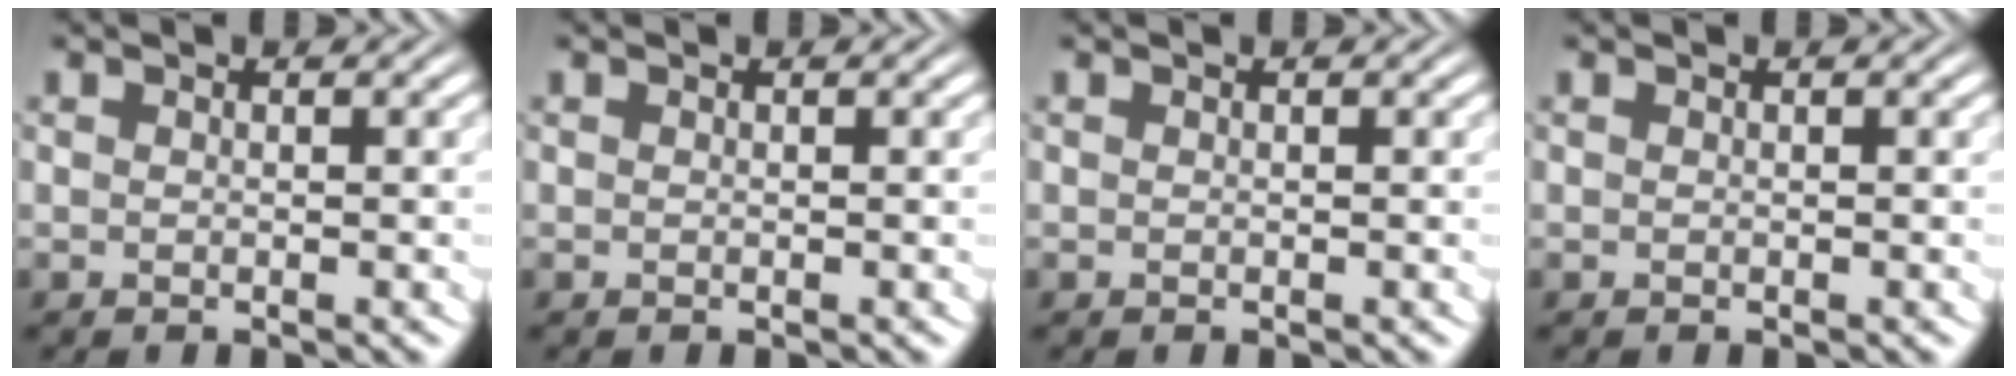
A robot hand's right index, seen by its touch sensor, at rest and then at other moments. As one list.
[{"total": 0.0}, {"total": 0.0}, {"total": 0.0}]